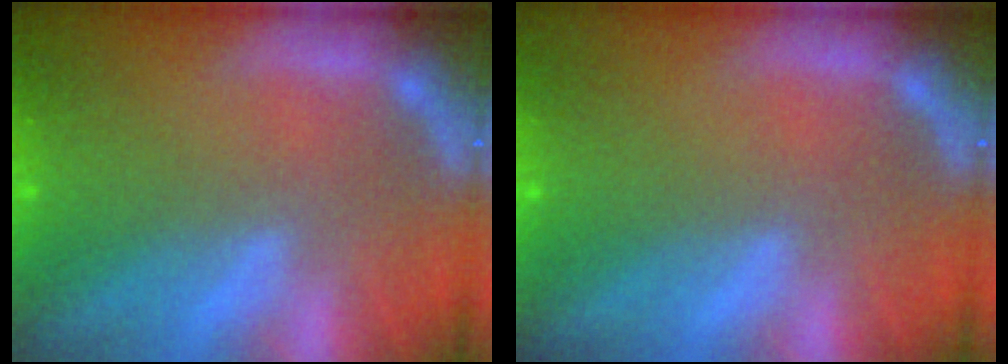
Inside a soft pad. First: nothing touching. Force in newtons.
{"total": 0.0}